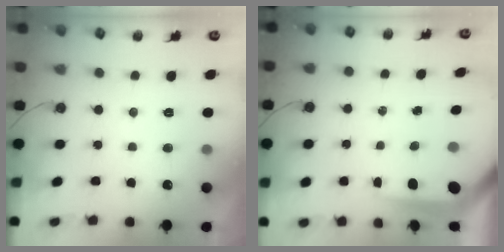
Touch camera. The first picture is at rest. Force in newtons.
{"total": 7.9, "press": 7.9, "slide": 0.6}